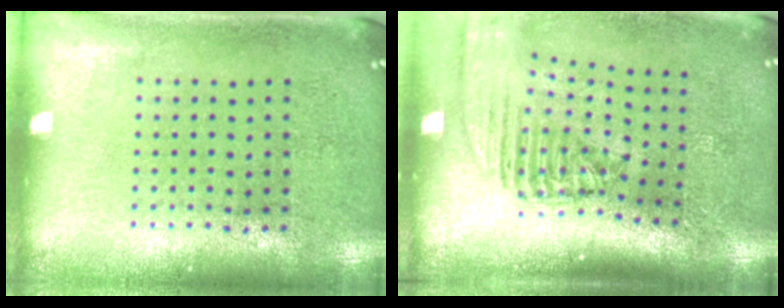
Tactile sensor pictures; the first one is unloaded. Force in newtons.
{"total": 2.4, "press": 1.8, "slide": 1.5}